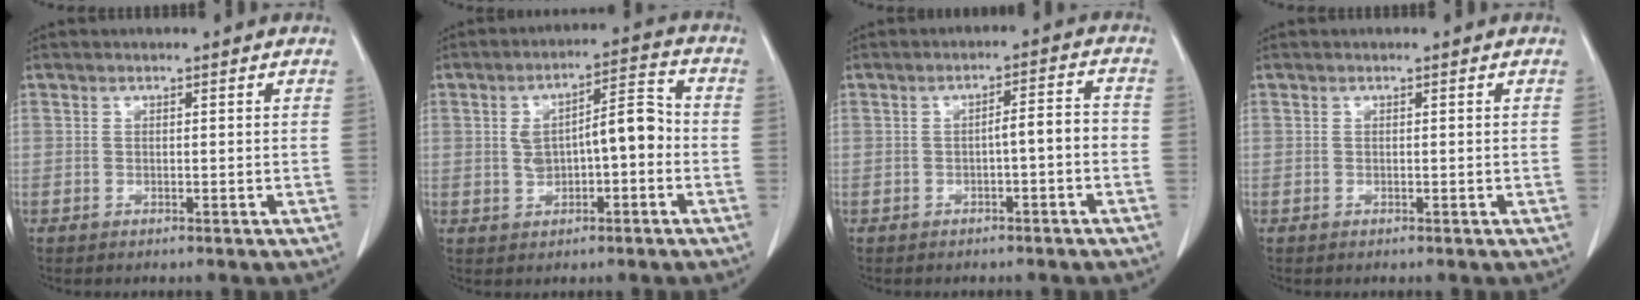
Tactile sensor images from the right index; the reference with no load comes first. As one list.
[{"total": 8.3, "force": [-0.5, 2.9, 7.8], "torque": [-0.132, 0.030, -0.003]}, {"total": 3.9, "force": [-1.2, 0.5, 3.6], "torque": [-0.050, 0.018, -0.016]}, {"total": 0.0}]